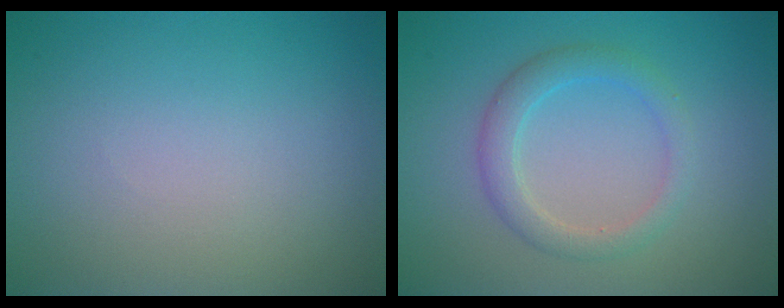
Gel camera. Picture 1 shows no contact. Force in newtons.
{"total": 2.7, "press": 2.7, "slide": 0.2}